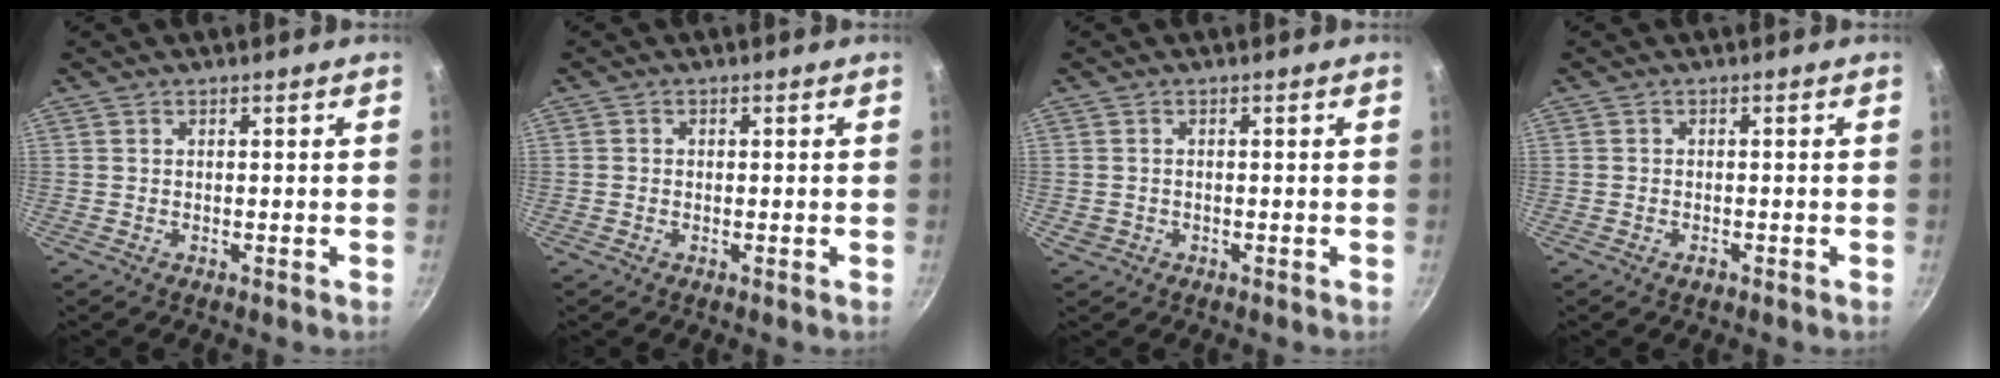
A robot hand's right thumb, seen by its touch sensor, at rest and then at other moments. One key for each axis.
{"total": 0.6, "fx": -0.2, "fy": 0.5, "fz": 0.2, "tx": -0.002, "ty": 0.002, "tz": -0.005}
{"total": 1.4, "fx": -0.3, "fy": 1.3, "fz": 0.4, "tx": -0.010, "ty": 0.003, "tz": 0.003}
{"total": 1.2, "fx": -0.8, "fy": 0.7, "fz": 0.6, "tx": -0.013, "ty": 0.003, "tz": -0.014}